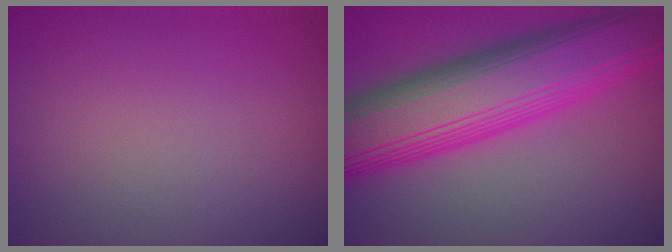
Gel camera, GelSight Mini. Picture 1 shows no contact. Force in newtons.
{"total": 12.2, "press": 12.2, "slide": 0.3}